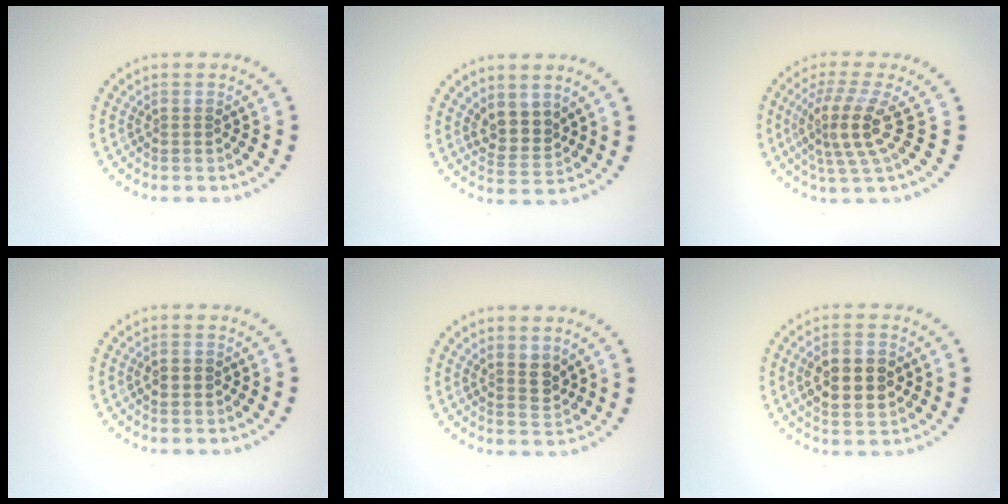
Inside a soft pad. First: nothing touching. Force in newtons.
{"total": 2.6, "press": 2.1, "slide": 1.4}
{"total": 4.1, "press": 3.1, "slide": 2.6}
{"total": 1.8, "press": 1.8, "slide": 0.1}
{"total": 2.1, "press": 1.8, "slide": 1.1}
{"total": 4.3, "press": 4.3, "slide": 0.3}